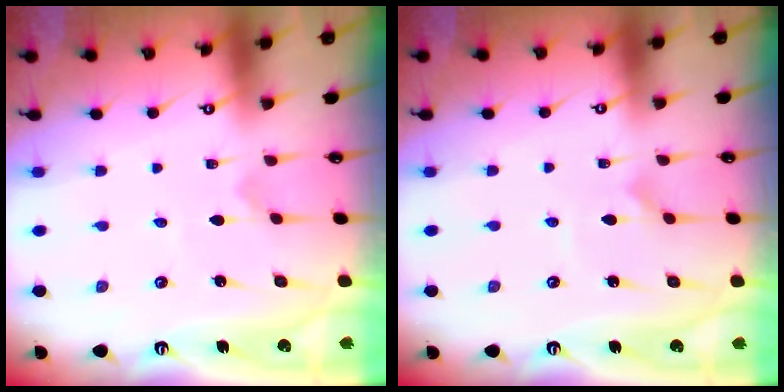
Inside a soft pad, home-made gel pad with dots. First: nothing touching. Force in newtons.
{"total": 1.4, "press": 1.4, "slide": 0.1}